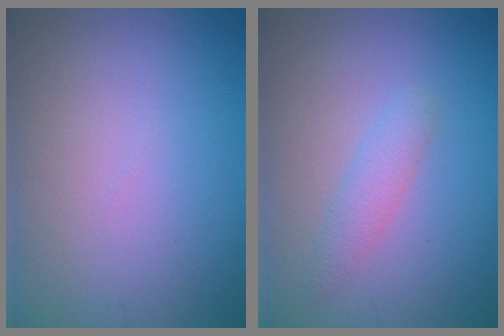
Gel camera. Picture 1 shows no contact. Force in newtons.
{"total": 1.9, "press": 1.9, "slide": 0.0}